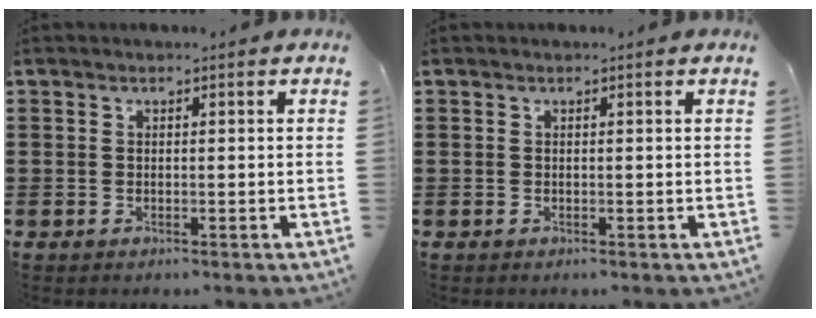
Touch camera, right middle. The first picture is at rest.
{"total": 0.0}